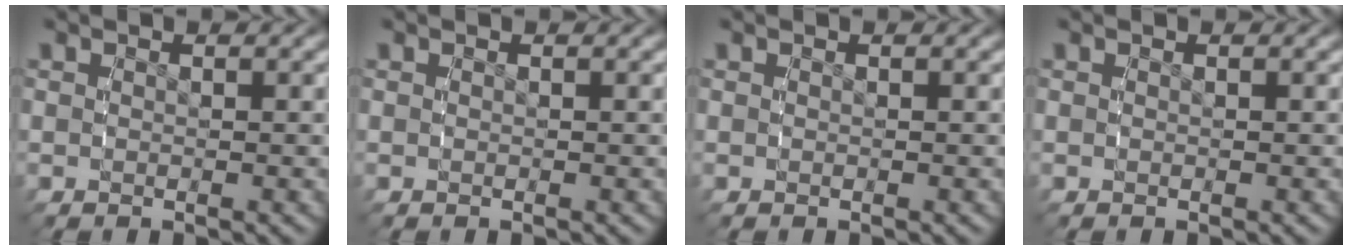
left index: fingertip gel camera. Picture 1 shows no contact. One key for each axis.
{"total": 0.0}
{"total": 0.0}
{"total": 0.0}